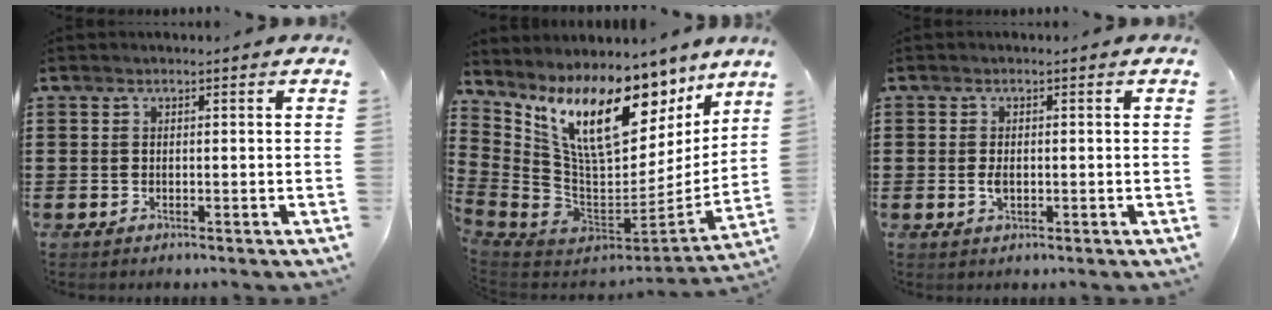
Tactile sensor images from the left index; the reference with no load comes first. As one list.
[{"total": 15.1, "force": [9.6, 6.1, 10.0], "torque": [-0.207, -0.065, 0.170]}, {"total": 2.0, "force": [-0.1, 1.0, 1.7], "torque": [-0.041, -0.002, -0.005]}]